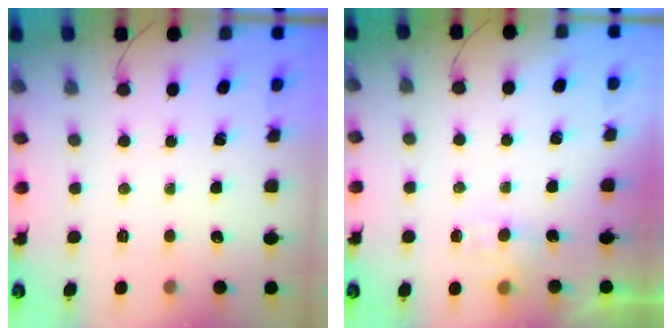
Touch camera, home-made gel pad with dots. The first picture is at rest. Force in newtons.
{"total": 2.6, "press": 2.4, "slide": 1.1}